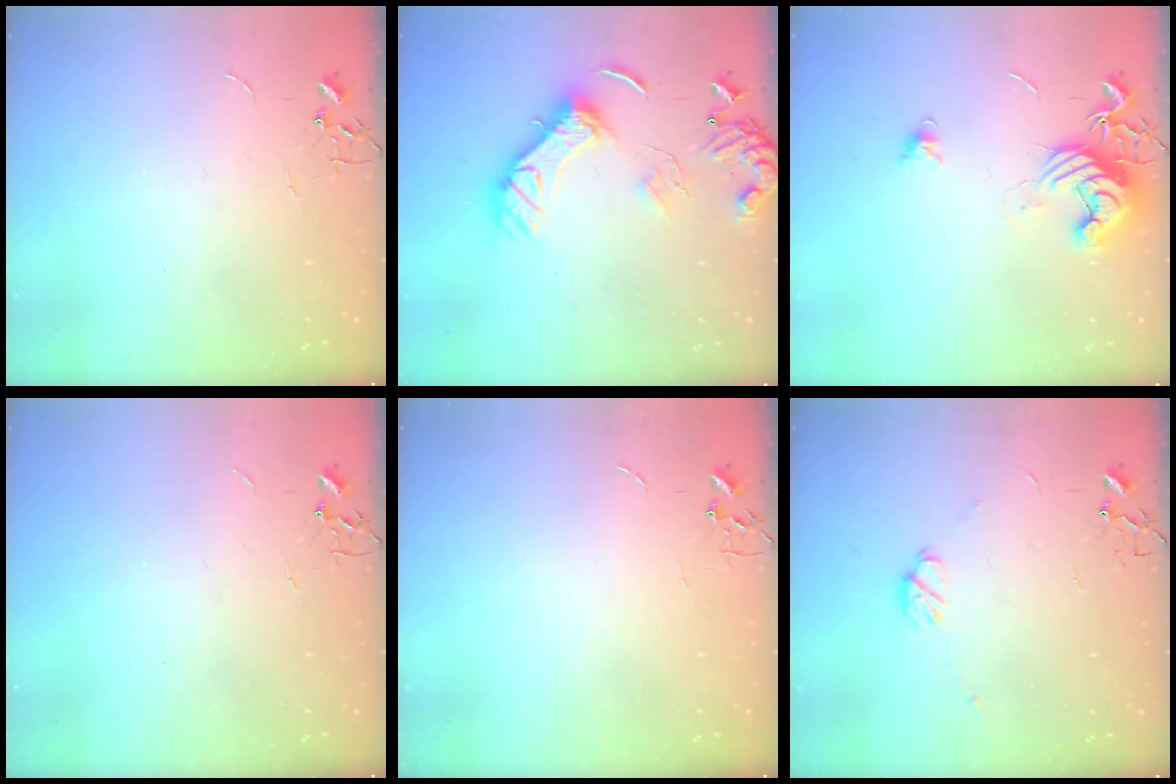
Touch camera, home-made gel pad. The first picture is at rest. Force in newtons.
{"total": 15.8, "press": 15.7, "slide": 1.5}
{"total": 12.0, "press": 12.0, "slide": 0.7}
{"total": 0.0}
{"total": 0.0}
{"total": 6.1, "press": 6.0, "slide": 1.1}